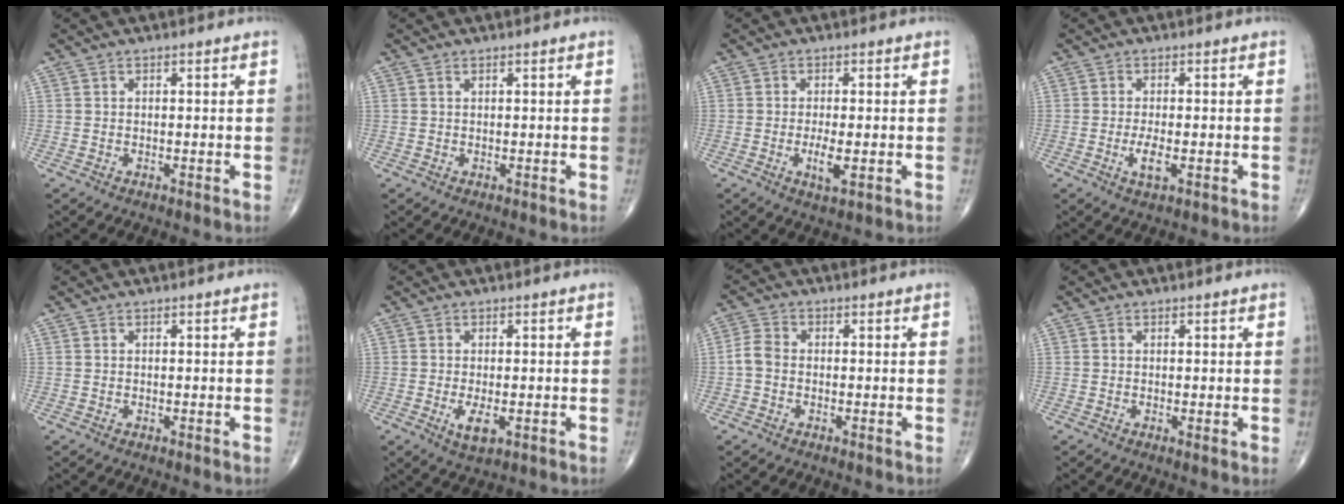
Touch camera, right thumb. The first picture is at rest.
{"total": 0.0}
{"total": 3.9, "force": [-0.9, 1.1, 3.6], "torque": [-0.070, -0.007, -0.015]}
{"total": 3.4, "force": [-0.9, 1.1, 3.1], "torque": [-0.064, -0.005, -0.017]}
{"total": 0.0}
{"total": 3.7, "force": [-1.0, 1.6, 3.2], "torque": [-0.057, -0.007, -0.014]}
{"total": 3.3, "force": [-0.7, 2.3, 2.2], "torque": [-0.044, 0.008, -0.023]}
{"total": 0.9, "force": [0.0, 0.1, 0.8], "torque": [-0.017, -0.003, -0.002]}